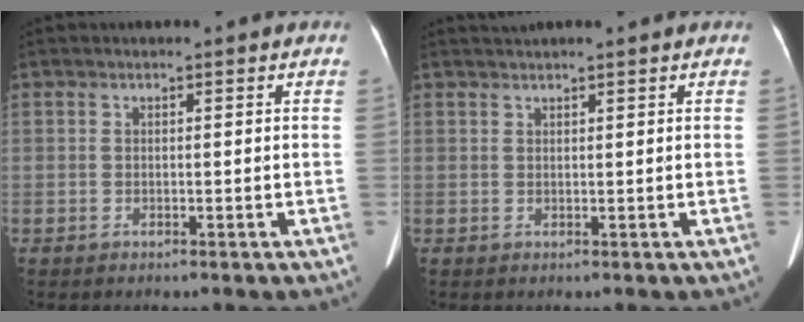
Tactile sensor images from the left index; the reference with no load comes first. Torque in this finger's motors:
{"motor_torque": [-0.04, -0.14, -0.32, 0.00]}